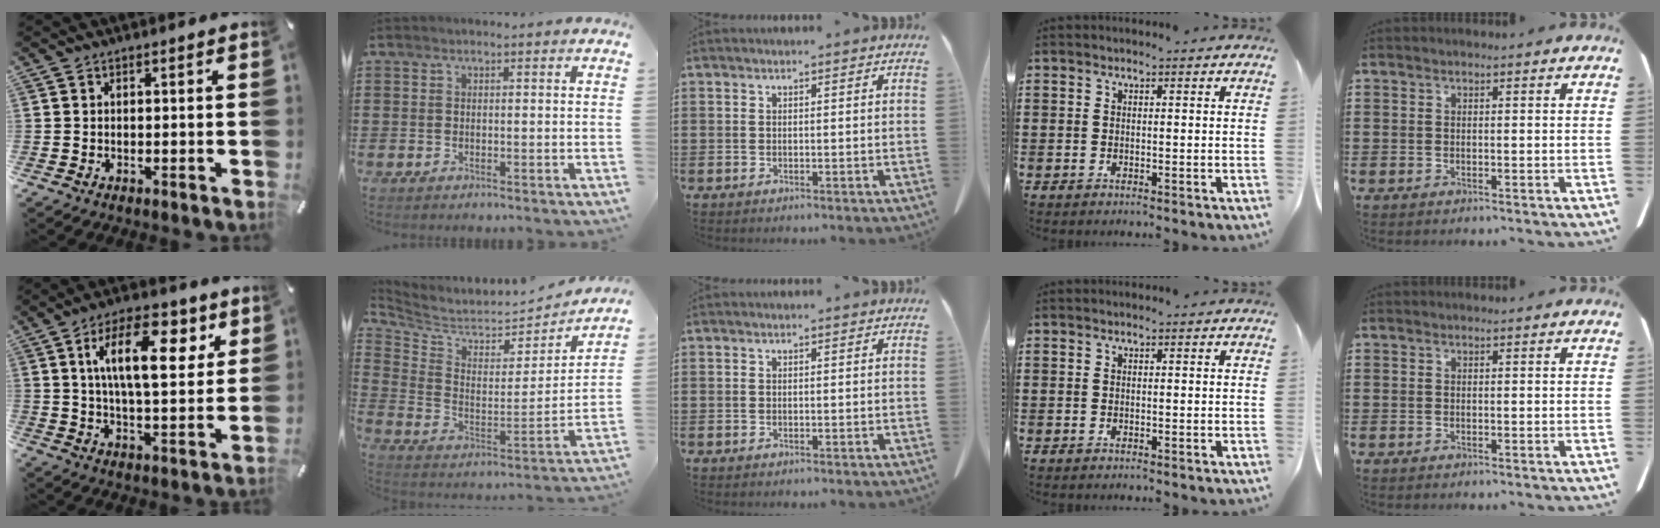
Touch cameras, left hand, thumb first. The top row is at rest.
{"thumb": {"total": 16.8, "force": [6.5, 7.8, 13.4], "torque": [-0.213, -0.003, 0.103]}, "index": {"total": 5.4, "force": [5.0, 1.7, 1.0], "torque": [-0.052, -0.045, 0.084]}}